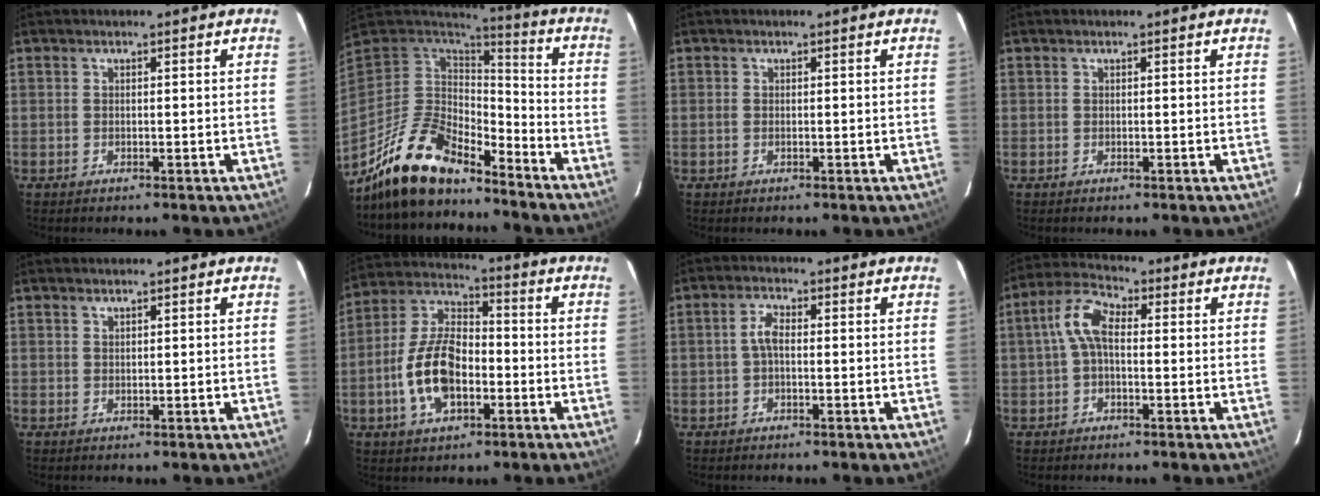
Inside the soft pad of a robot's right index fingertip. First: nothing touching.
{"total": 16.0, "force": [-12.9, 5.3, 7.9], "torque": [-0.166, -0.011, -0.237]}
{"total": 0.5, "force": [-0.1, 0.3, 0.4], "torque": [-0.010, 0.000, -0.004]}
{"total": 0.0}
{"total": 0.5, "force": [0.5, 0.1, 0.1], "torque": [-0.001, 0.001, 0.010]}
{"total": 13.3, "force": [-3.9, 7.2, 10.5], "torque": [-0.217, 0.017, -0.070]}
{"total": 2.4, "force": [-0.4, 1.1, 2.2], "torque": [-0.046, 0.008, -0.008]}
{"total": 6.1, "force": [-0.1, 3.2, 5.3], "torque": [-0.113, 0.024, -0.004]}